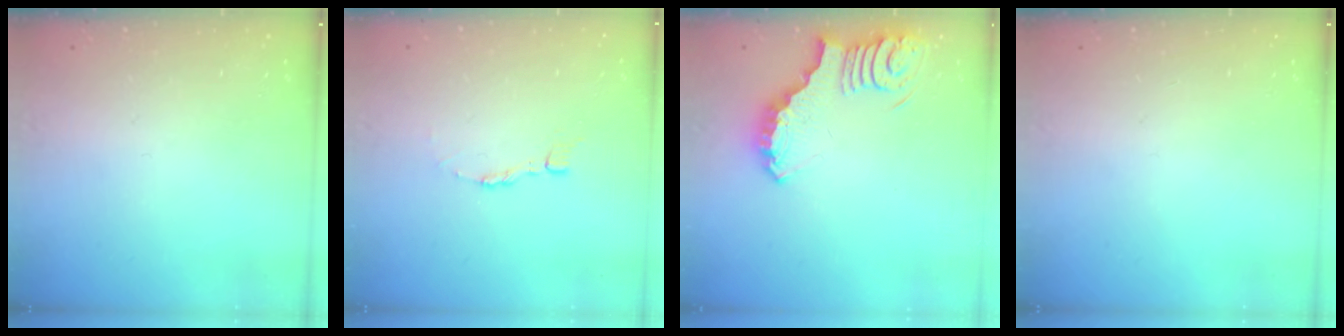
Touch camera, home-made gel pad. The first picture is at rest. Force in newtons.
{"total": 2.9, "press": 2.9, "slide": 0.2}
{"total": 3.9, "press": 3.9, "slide": 0.6}
{"total": 0.0}